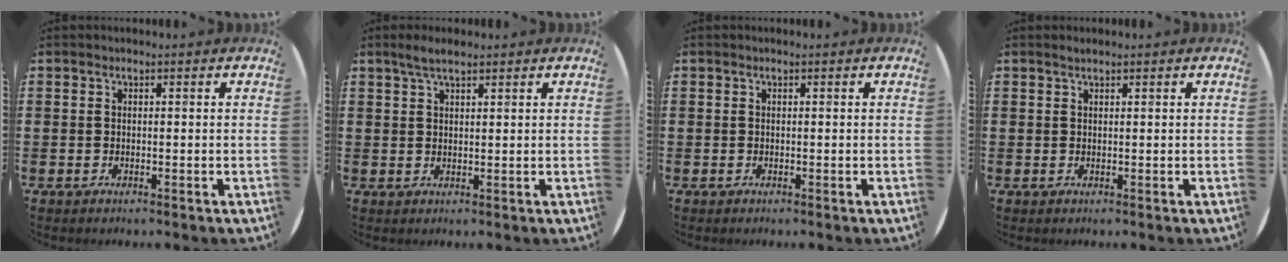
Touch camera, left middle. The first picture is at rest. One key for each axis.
{"total": 2.6, "fx": 2.1, "fy": 0.6, "fz": 1.5, "tx": -0.023, "ty": 0.003, "tz": 0.035}
{"total": 0.0}
{"total": 0.7, "fx": 0.7, "fy": 0.0, "fz": 0.2, "tx": -0.005, "ty": 0.001, "tz": 0.012}